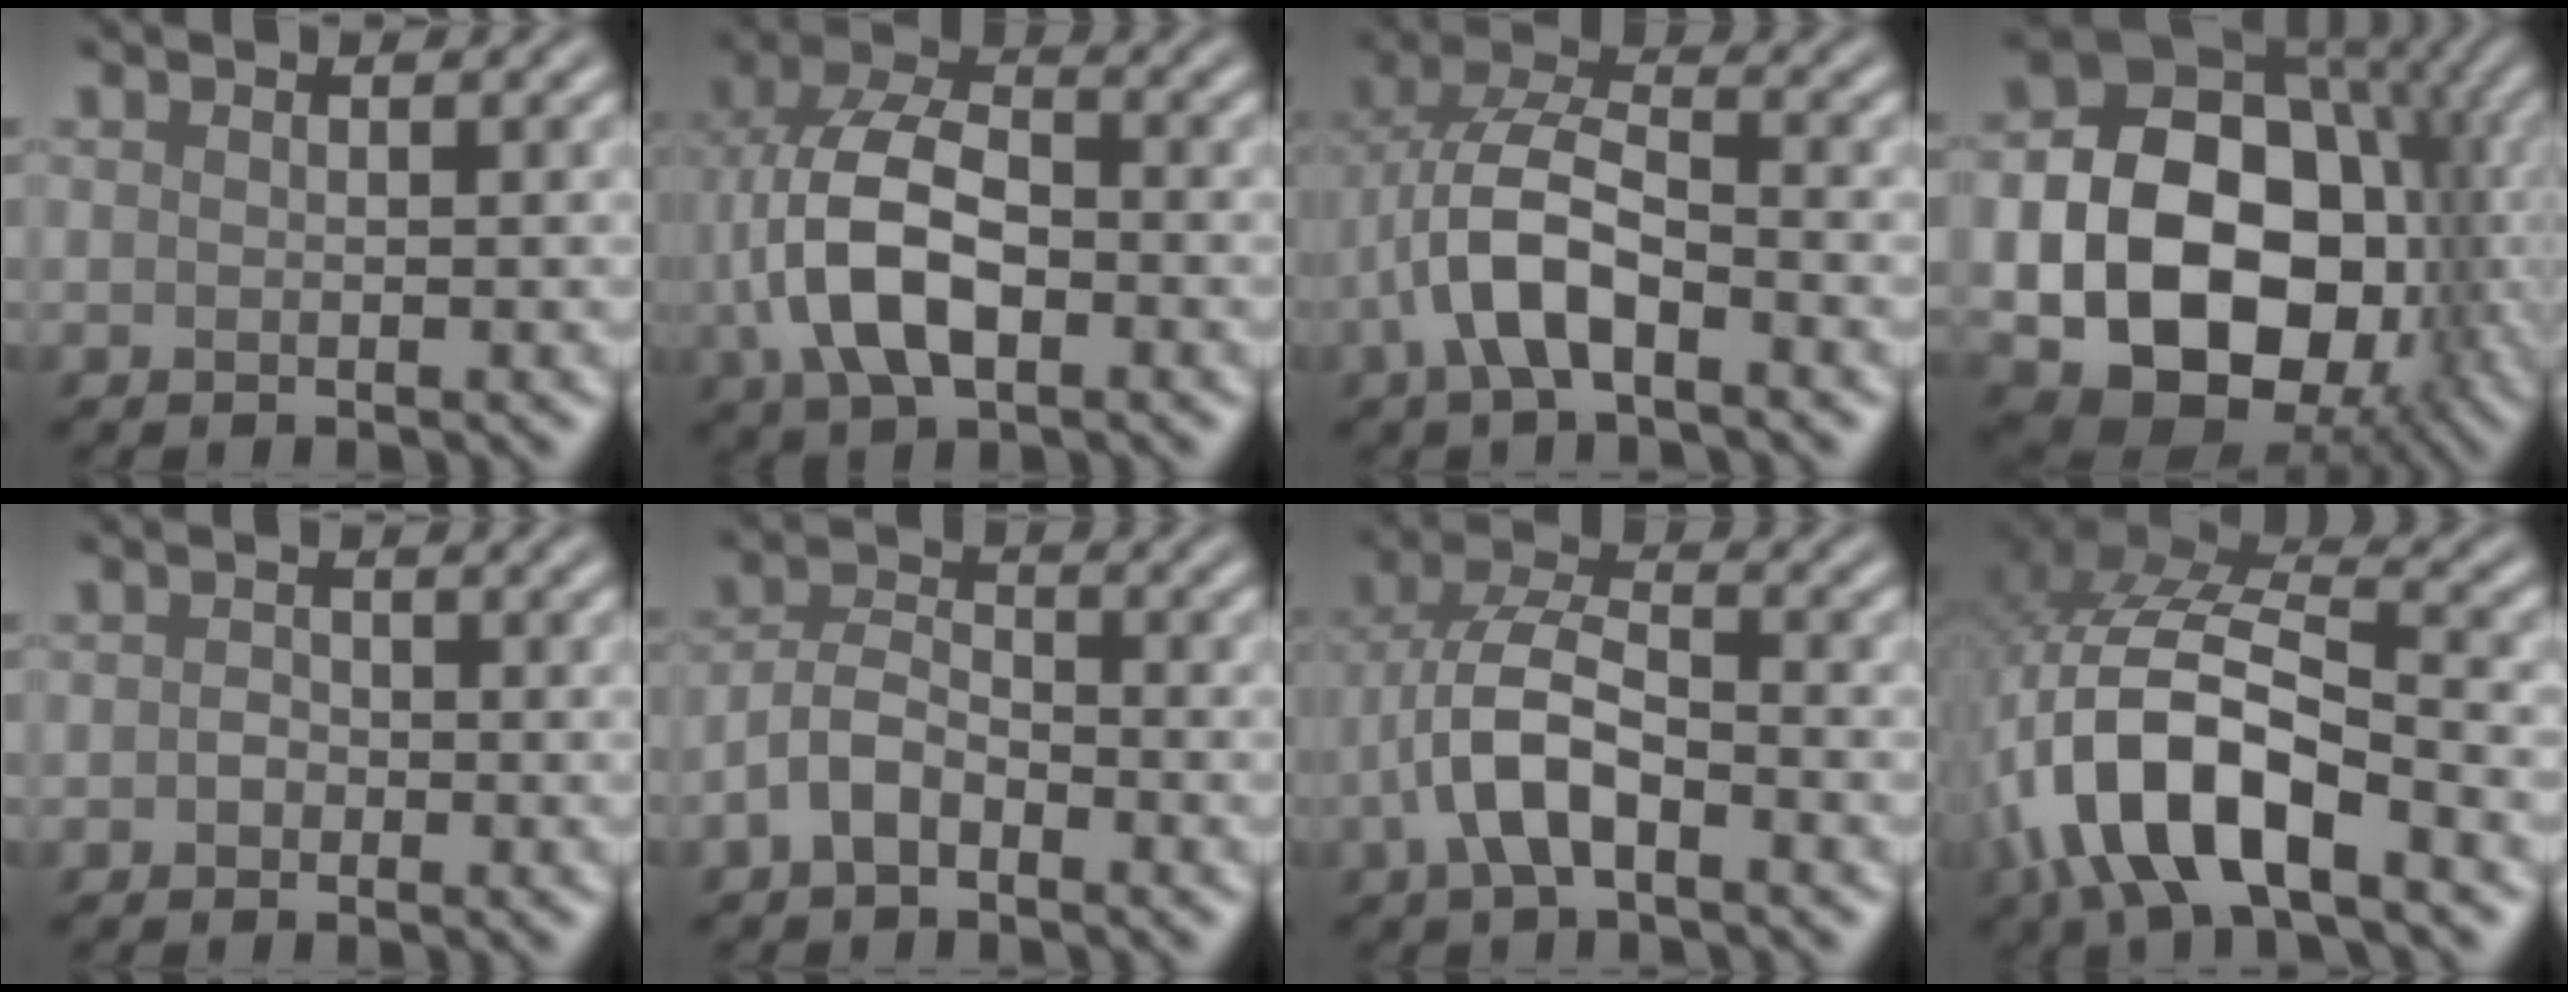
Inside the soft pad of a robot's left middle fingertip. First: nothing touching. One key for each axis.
{"total": 8.6, "fx": -1.3, "fy": 4.9, "fz": 7.0, "tx": -0.149, "ty": 0.008, "tz": -0.032}
{"total": 6.6, "fx": -2.4, "fy": 2.8, "fz": 5.5, "tx": -0.112, "ty": 0.010, "tz": -0.050}
{"total": 18.5, "fx": -3.0, "fy": 14.1, "fz": 11.7, "tx": -0.157, "ty": -0.038, "tz": -0.048}
{"total": 1.0, "fx": -0.3, "fy": 0.8, "fz": 0.4, "tx": -0.007, "ty": -0.003, "tz": -0.009}
{"total": 3.4, "fx": -1.8, "fy": 1.8, "fz": 2.2, "tx": -0.042, "ty": 0.009, "tz": -0.044}
{"total": 6.0, "fx": -2.3, "fy": 2.6, "fz": 4.9, "tx": -0.100, "ty": 0.009, "tz": -0.049}
{"total": 12.1, "fx": -4.6, "fy": 5.4, "fz": 9.8, "tx": -0.204, "ty": 0.003, "tz": -0.087}